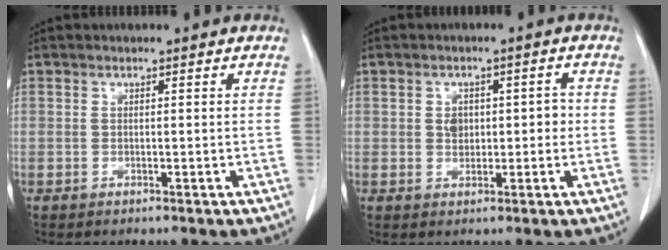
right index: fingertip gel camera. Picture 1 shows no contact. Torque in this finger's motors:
{"motor_torque": [0.05, 0.00, 0.08, 0.01]}